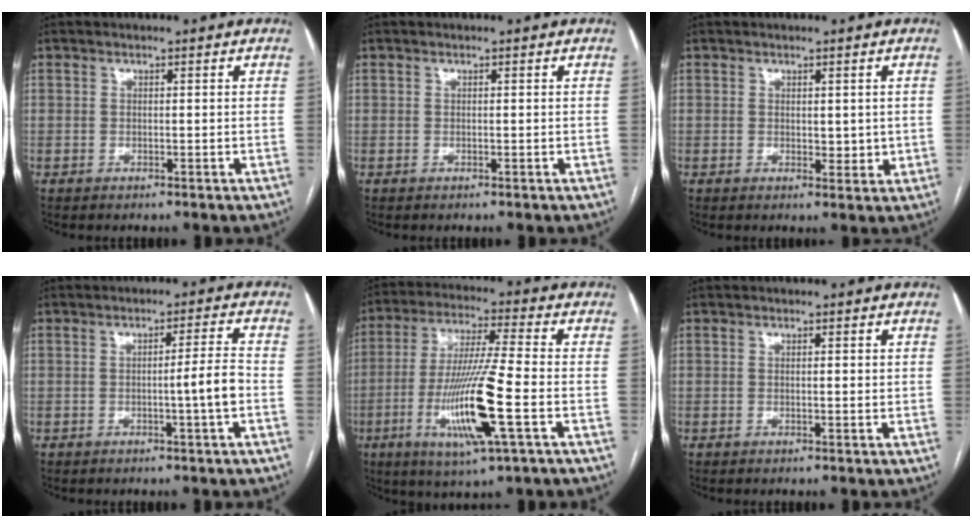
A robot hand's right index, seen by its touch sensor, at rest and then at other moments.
{"total": 0.0}
{"total": 2.6, "force": [0.5, 1.7, 2.0], "torque": [-0.021, -0.007, 0.011]}
{"total": 4.5, "force": [-1.0, -0.8, 4.3], "torque": [-0.061, 0.001, -0.017]}
{"total": 14.9, "force": [-4.2, 0.2, 14.2], "torque": [-0.287, -0.018, -0.080]}
{"total": 0.9, "force": [0.4, 0.3, 0.8], "torque": [-0.013, -0.001, 0.004]}